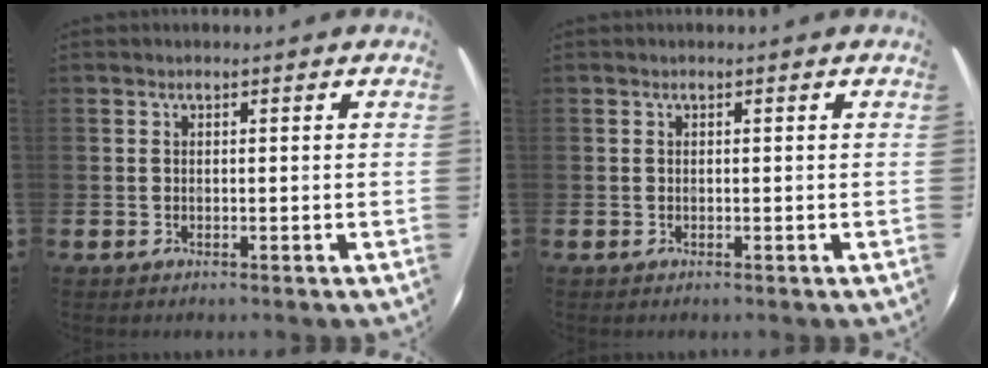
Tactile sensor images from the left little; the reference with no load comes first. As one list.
[{"total": 0.0}]